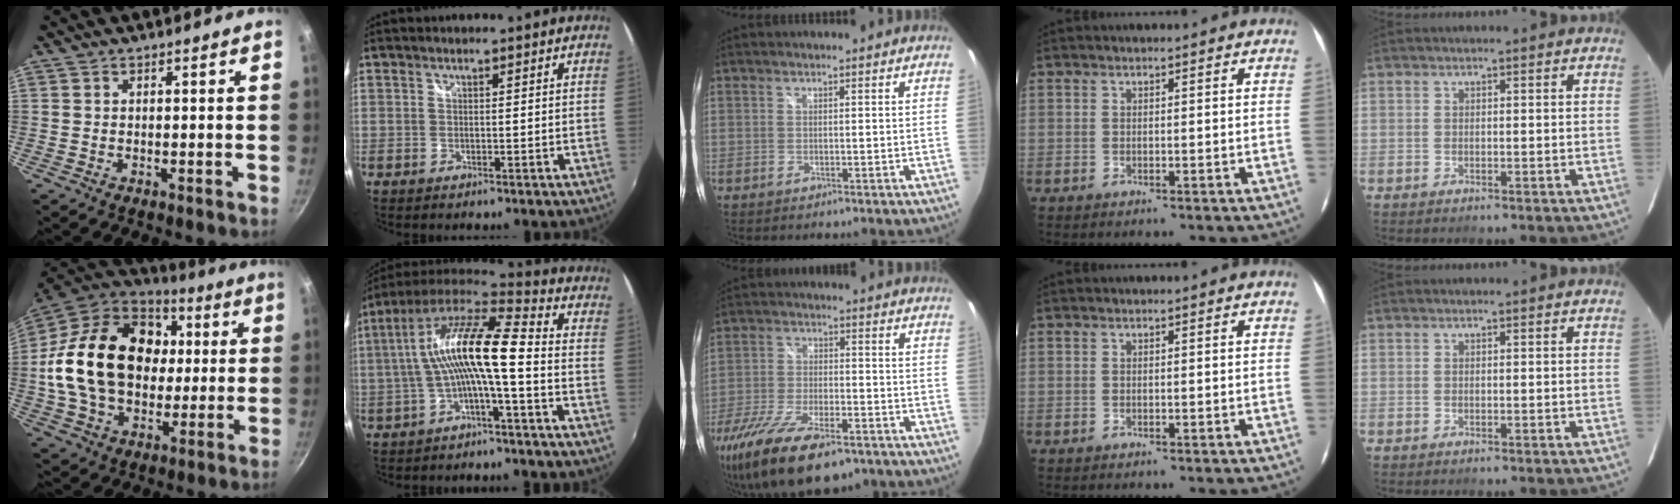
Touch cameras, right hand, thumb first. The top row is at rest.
{"thumb": {"total": 26.9, "force": [2.4, 19.6, 18.3], "torque": [-0.302, 0.026, 0.044]}, "index": {"total": 13.7, "force": [-0.9, 1.9, 13.5], "torque": [-0.252, 0.018, -0.019]}, "middle": {"total": 18.9, "force": [-12.7, 7.1, 12.0], "torque": [-0.253, -0.050, -0.219]}}